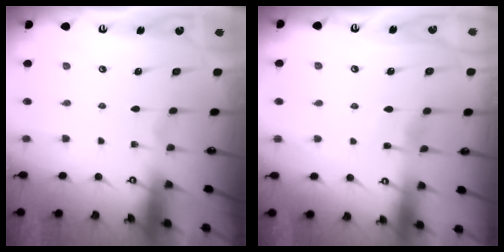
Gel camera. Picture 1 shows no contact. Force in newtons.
{"total": 3.9, "press": 3.9, "slide": 0.6}